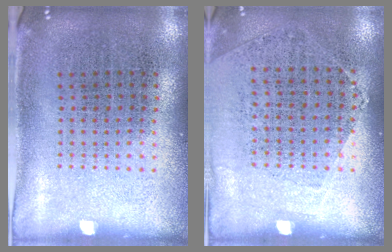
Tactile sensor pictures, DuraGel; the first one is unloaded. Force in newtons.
{"total": 1.1, "press": 0.9, "slide": 0.7}